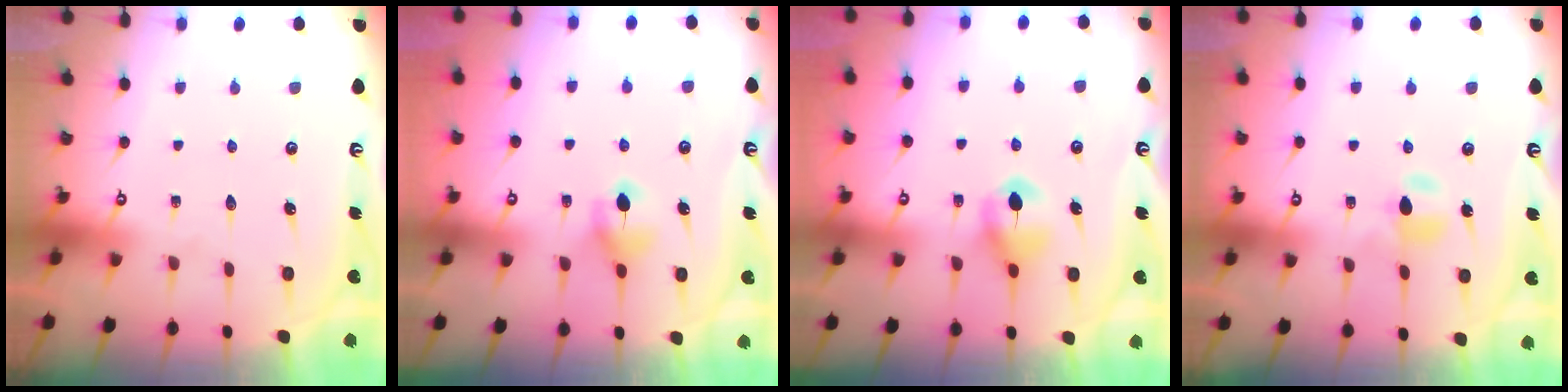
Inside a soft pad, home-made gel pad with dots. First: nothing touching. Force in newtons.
{"total": 5.9, "press": 5.9, "slide": 0.8}
{"total": 6.5, "press": 6.5, "slide": 0.7}
{"total": 5.8, "press": 5.8, "slide": 0.6}